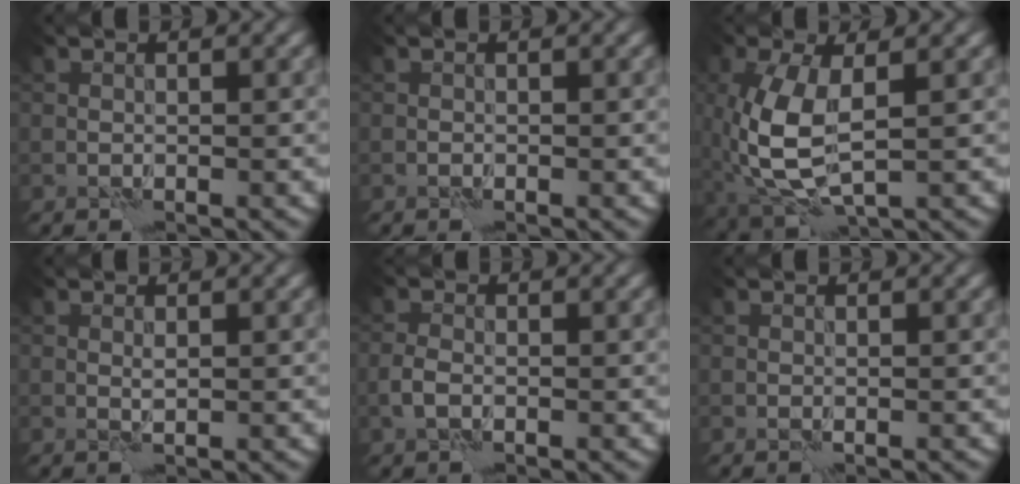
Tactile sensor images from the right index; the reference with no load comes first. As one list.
[{"total": 0.0}, {"total": 7.3, "force": [-0.2, 3.5, 6.4], "torque": [-0.160, -0.003, -0.001]}, {"total": 0.6, "force": [0.2, 0.1, 0.6], "torque": [-0.014, -0.001, 0.003]}, {"total": 1.7, "force": [-0.7, 1.0, 1.2], "torque": [-0.027, 0.003, -0.020]}, {"total": 0.5, "force": [-0.4, -0.1, 0.4], "torque": [-0.005, 0.001, -0.006]}]